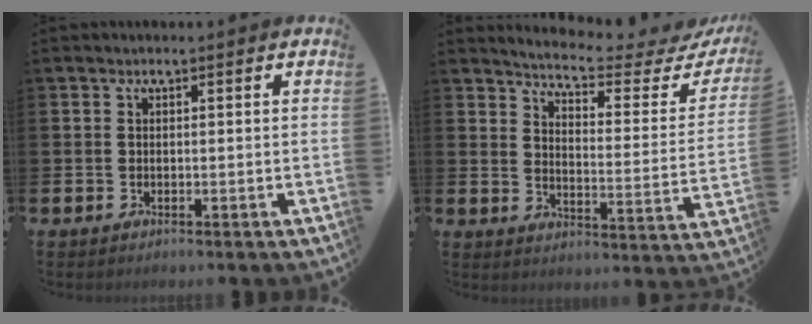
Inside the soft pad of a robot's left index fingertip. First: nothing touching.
{"total": 5.0, "force": [4.6, 0.3, 2.0], "torque": [-0.053, -0.039, 0.068]}